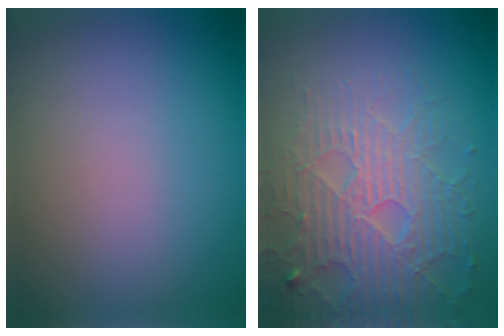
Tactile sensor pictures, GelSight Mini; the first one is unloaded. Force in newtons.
{"total": 5.3, "press": 4.9, "slide": 2.2}